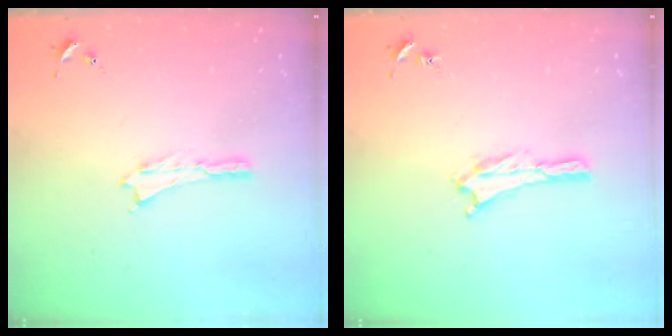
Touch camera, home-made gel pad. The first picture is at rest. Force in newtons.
{"total": 1.2, "press": 1.1, "slide": 0.2}